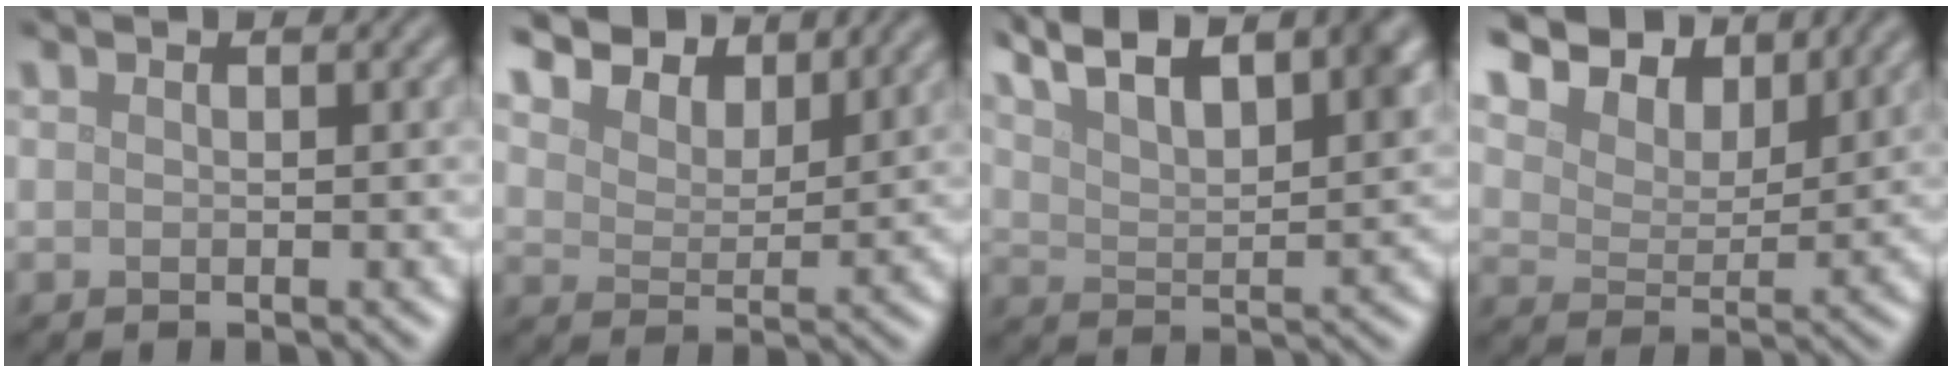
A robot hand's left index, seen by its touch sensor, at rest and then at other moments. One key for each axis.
{"total": 7.4, "fx": 6.3, "fy": 2.6, "fz": 2.8, "tx": -0.065, "ty": 0.007, "tz": 0.102}
{"total": 9.8, "fx": 6.9, "fy": 3.0, "fz": 6.2, "tx": -0.094, "ty": 0.028, "tz": 0.098}
{"total": 9.5, "fx": 7.4, "fy": 4.2, "fz": 4.2, "tx": -0.098, "ty": 0.004, "tz": 0.109}